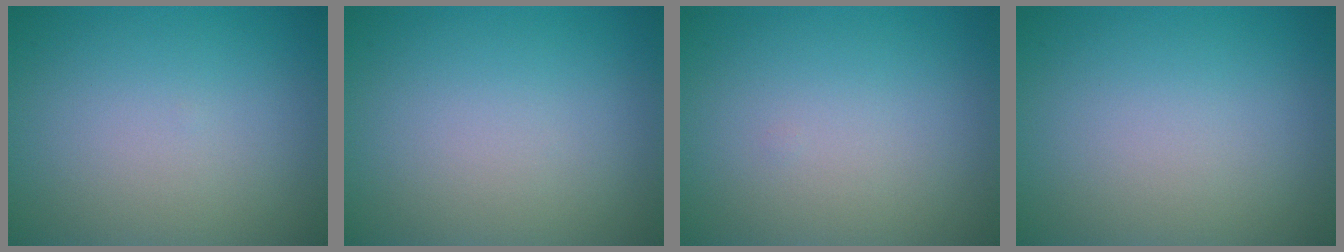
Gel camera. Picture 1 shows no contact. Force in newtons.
{"total": 0.0}
{"total": 0.0}
{"total": 0.0}